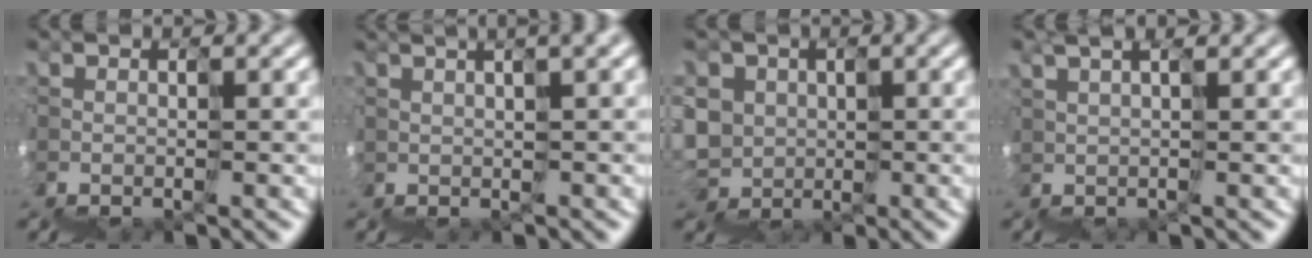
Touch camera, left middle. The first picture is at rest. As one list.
[{"total": 6.0, "force": [3.8, 1.6, 4.4], "torque": [-0.043, 0.046, 0.073]}, {"total": 3.6, "force": [0.9, 2.9, -1.9], "torque": [0.009, 0.020, -0.001]}, {"total": 3.2, "force": [2.9, -0.9, -1.1], "torque": [0.013, 0.028, 0.050]}]